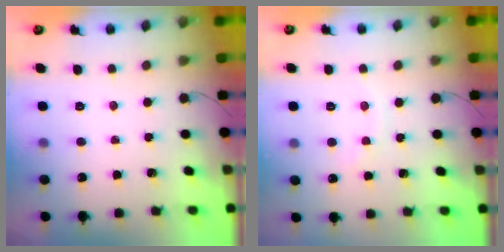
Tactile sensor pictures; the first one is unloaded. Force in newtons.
{"total": 5.7, "press": 5.4, "slide": 1.6}